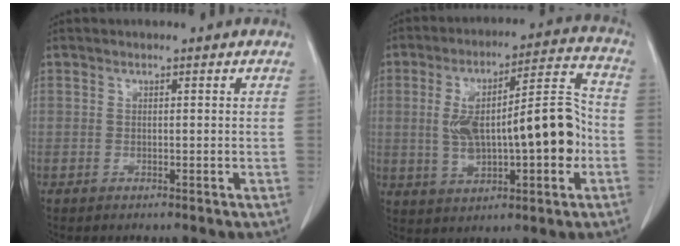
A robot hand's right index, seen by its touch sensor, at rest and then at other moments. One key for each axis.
{"total": 16.2, "fx": -1.5, "fy": 4.5, "fz": 15.5, "tx": -0.266, "ty": 0.037, "tz": -0.011}